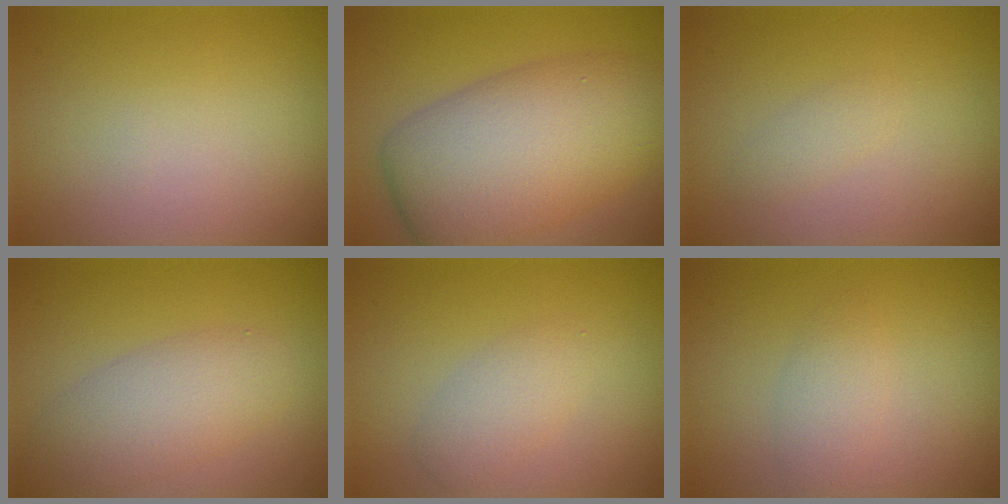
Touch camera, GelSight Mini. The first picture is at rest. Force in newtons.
{"total": 10.3, "press": 10.3, "slide": 0.3}
{"total": 1.0, "press": 1.0, "slide": 0.0}
{"total": 4.5, "press": 4.5, "slide": 0.4}
{"total": 2.2, "press": 2.2, "slide": 0.0}
{"total": 2.3, "press": 2.3, "slide": 0.0}